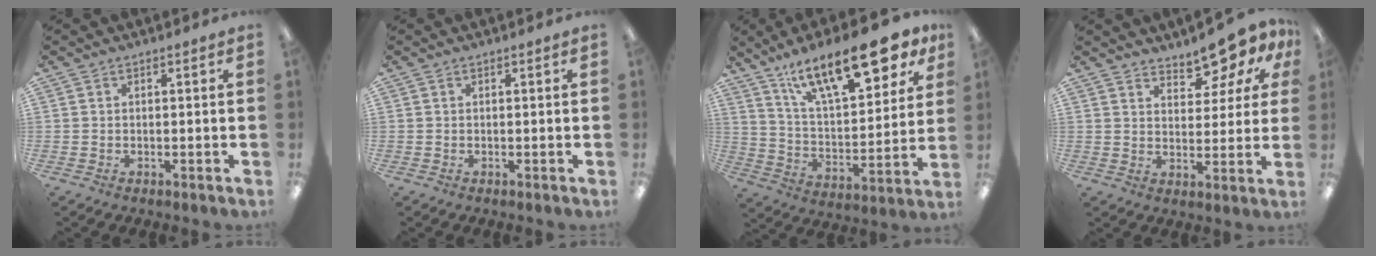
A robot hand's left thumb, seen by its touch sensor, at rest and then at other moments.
{"total": 0.0}
{"total": 21.7, "force": [14.6, 8.0, 14.1], "torque": [-0.215, -0.083, 0.243]}
{"total": 9.9, "force": [8.7, 3.4, 3.2], "torque": [-0.039, -0.071, 0.158]}